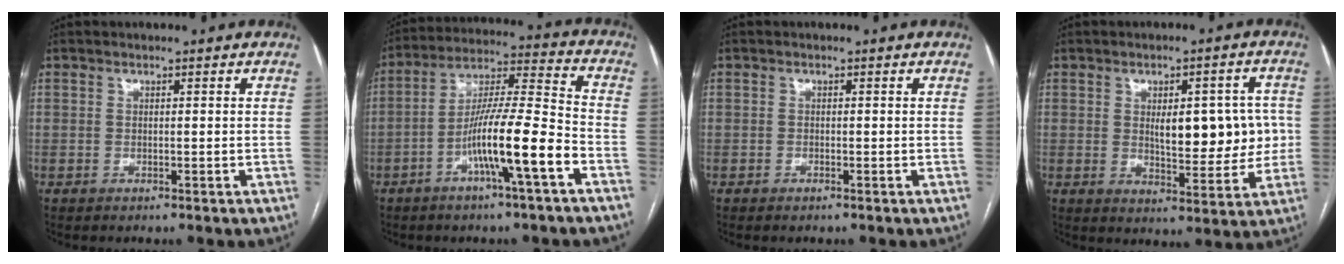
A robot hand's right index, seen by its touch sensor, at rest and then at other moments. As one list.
[{"total": 13.3, "force": [-5.6, 0.1, 12.0], "torque": [-0.218, 0.007, -0.099]}, {"total": 0.5, "force": [-0.4, 0.2, 0.3], "torque": [-0.006, -0.001, -0.006]}, {"total": 10.6, "force": [0.8, 4.3, 9.7], "torque": [-0.125, 0.016, 0.024]}]